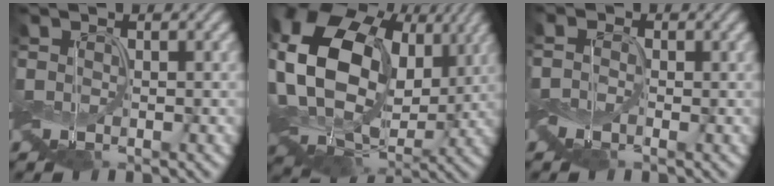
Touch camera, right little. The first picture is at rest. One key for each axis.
{"total": 16.1, "fx": 2.9, "fy": 12.1, "fz": 10.2, "tx": -0.207, "ty": 0.011, "tz": 0.061}
{"total": 1.9, "fx": -0.2, "fy": 1.6, "fz": 0.9, "tx": -0.028, "ty": 0.009, "tz": -0.014}